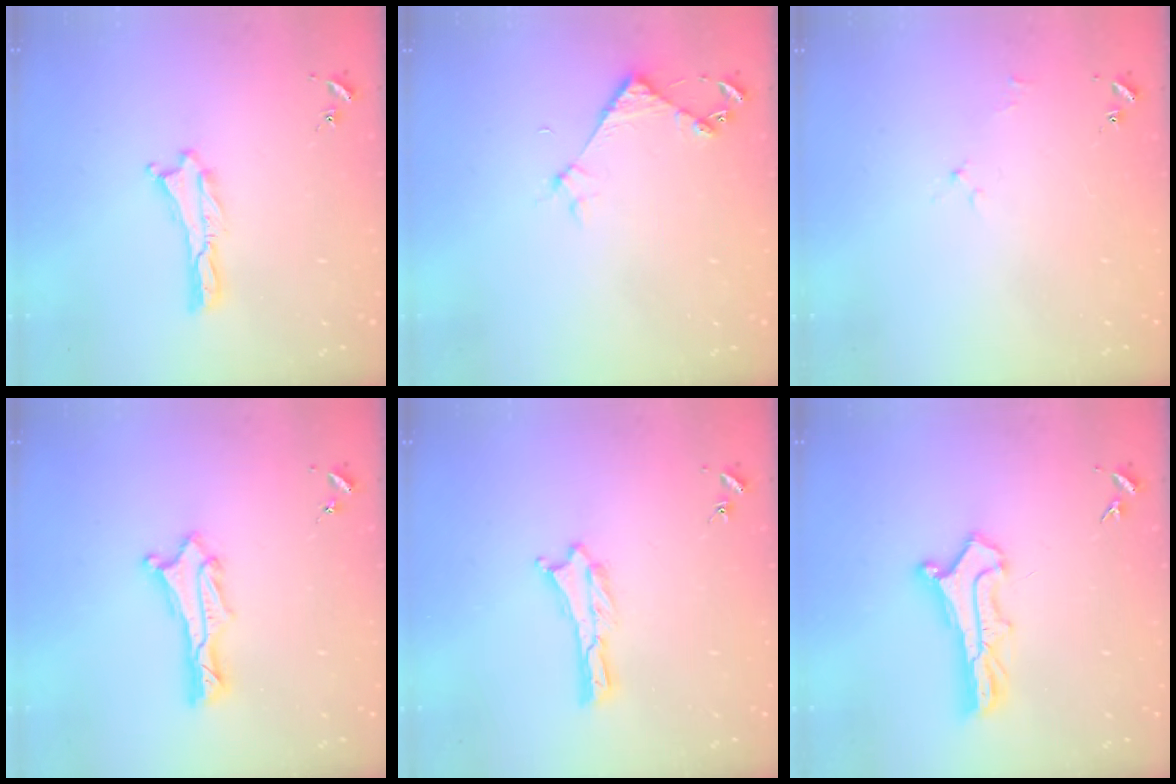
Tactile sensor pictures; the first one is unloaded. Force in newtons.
{"total": 3.7, "press": 3.7, "slide": 0.3}
{"total": 1.7, "press": 1.6, "slide": 0.3}
{"total": 1.3, "press": 1.3, "slide": 0.1}
{"total": 0.0}
{"total": 2.9, "press": 2.9, "slide": 0.3}